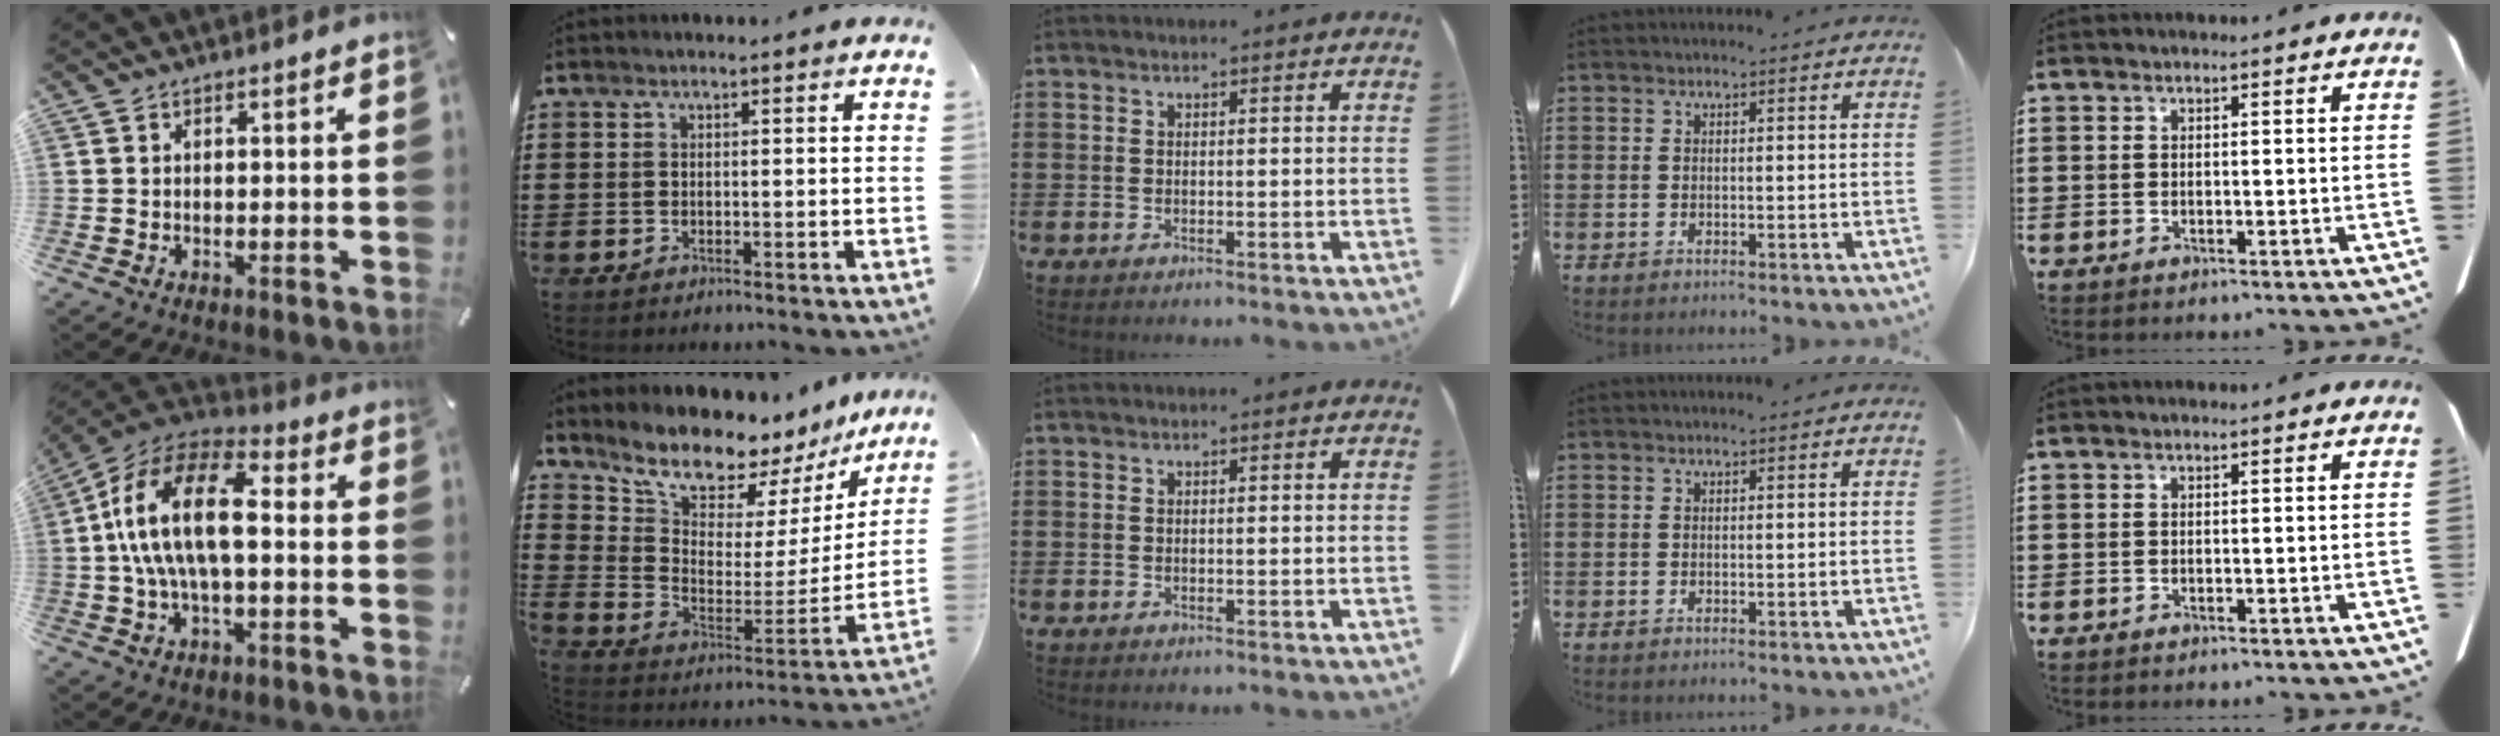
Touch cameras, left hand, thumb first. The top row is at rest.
{"thumb": {"total": 17.3, "force": [0.6, 8.9, 14.8], "torque": [-0.301, 0.011, 0.008]}, "index": {"total": 10.2, "force": [9.6, 2.6, 2.5], "torque": [-0.074, -0.089, 0.162]}}